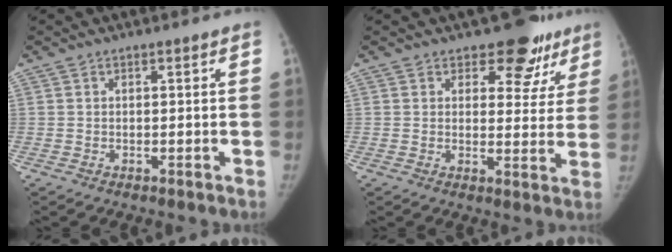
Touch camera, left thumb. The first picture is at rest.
{"total": 9.6, "force": [6.9, 5.8, 3.5], "torque": [0.009, -0.037, 0.072]}